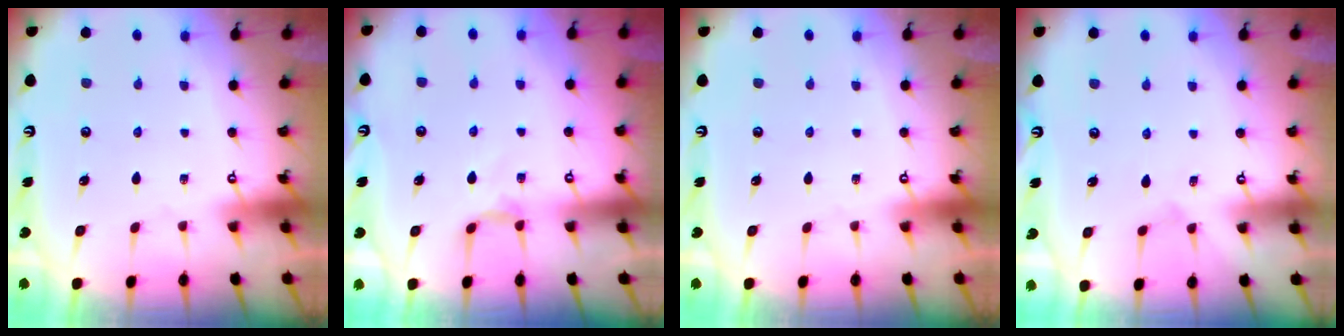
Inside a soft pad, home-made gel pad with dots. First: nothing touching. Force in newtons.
{"total": 2.5, "press": 2.5, "slide": 0.4}
{"total": 0.0}
{"total": 0.8, "press": 0.8, "slide": 0.2}